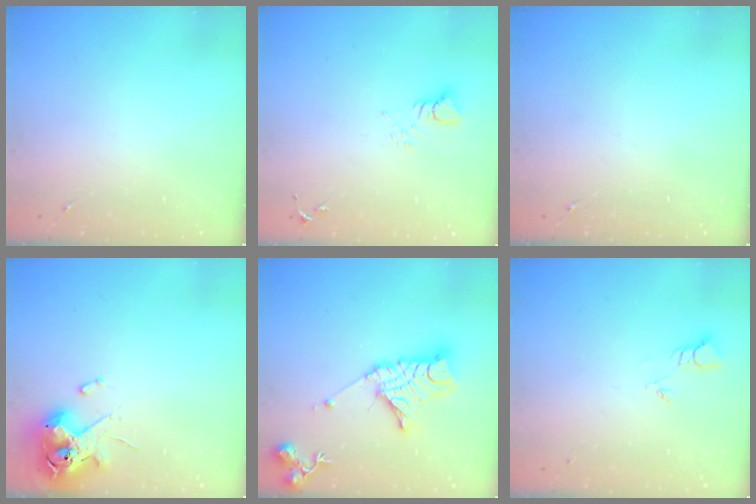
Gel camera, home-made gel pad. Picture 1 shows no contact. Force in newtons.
{"total": 3.9, "press": 3.9, "slide": 0.4}
{"total": 0.0}
{"total": 11.6, "press": 11.4, "slide": 2.0}
{"total": 17.0, "press": 16.9, "slide": 1.3}
{"total": 2.7, "press": 2.7, "slide": 0.3}